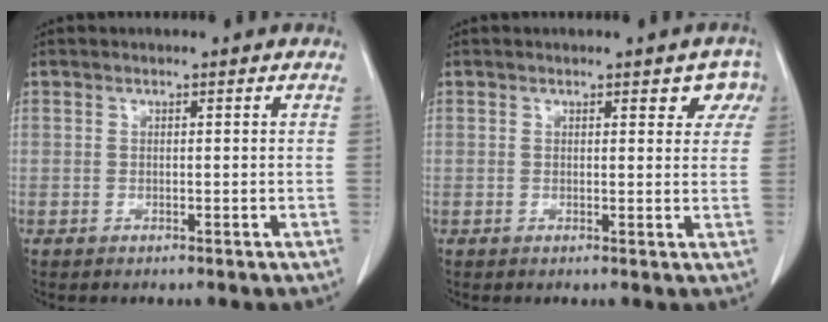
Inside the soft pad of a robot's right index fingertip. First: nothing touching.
{"total": 3.4, "force": [1.9, 1.7, 2.3], "torque": [-0.008, 0.005, 0.014]}